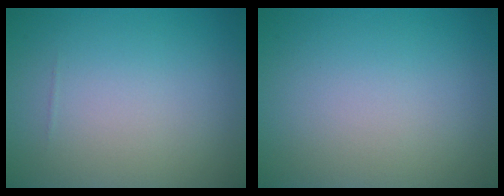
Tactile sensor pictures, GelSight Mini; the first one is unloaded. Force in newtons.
{"total": 0.0}